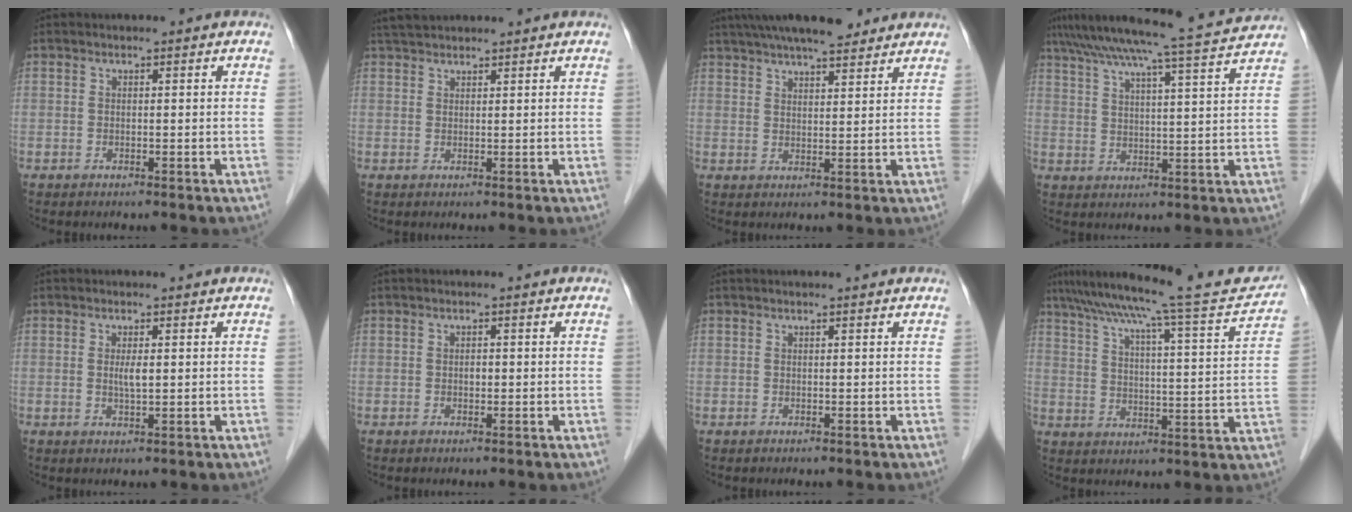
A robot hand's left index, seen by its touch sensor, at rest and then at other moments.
{"total": 4.1, "force": [3.8, 0.8, 1.2], "torque": [-0.020, 0.029, 0.067]}
{"total": 13.5, "force": [11.4, 2.6, 6.7], "torque": [-0.114, 0.029, 0.172]}
{"total": 17.7, "force": [15.9, -1.2, 7.8], "torque": [-0.142, -0.004, 0.217]}
{"total": 1.8, "force": [0.1, 0.3, 1.8], "torque": [-0.037, -0.006, 0.002]}
{"total": 0.8, "force": [-0.2, 0.5, 0.6], "torque": [-0.009, -0.003, -0.005]}
{"total": 1.1, "force": [1.0, -0.1, 0.4], "torque": [-0.010, 0.005, 0.011]}
{"total": 20.5, "force": [18.2, 0.7, 9.6], "torque": [-0.155, -0.010, 0.247]}